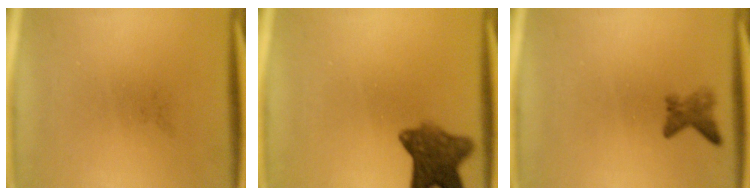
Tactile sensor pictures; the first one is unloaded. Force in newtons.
{"total": 7.6}
{"total": 2.0}